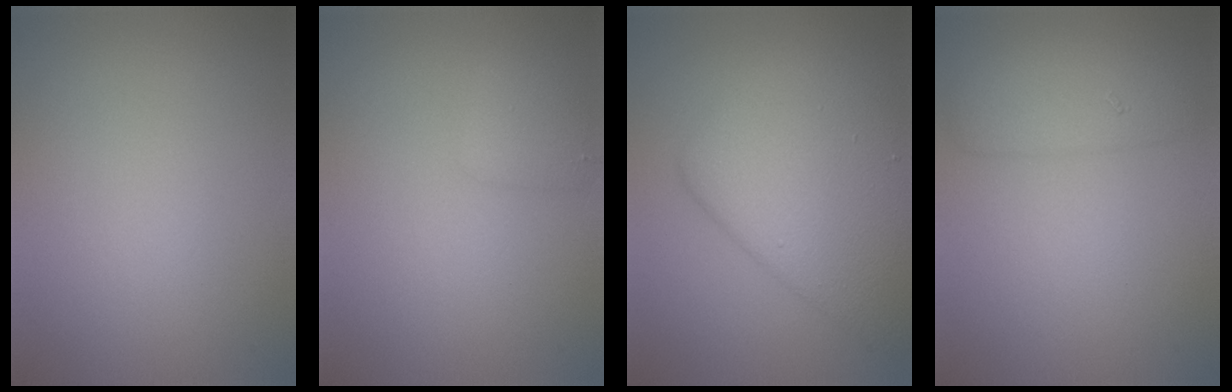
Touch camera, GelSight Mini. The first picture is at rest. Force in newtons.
{"total": 1.7, "press": 1.7, "slide": 0.1}
{"total": 8.0, "press": 8.0, "slide": 0.2}
{"total": 2.7, "press": 2.7, "slide": 0.1}